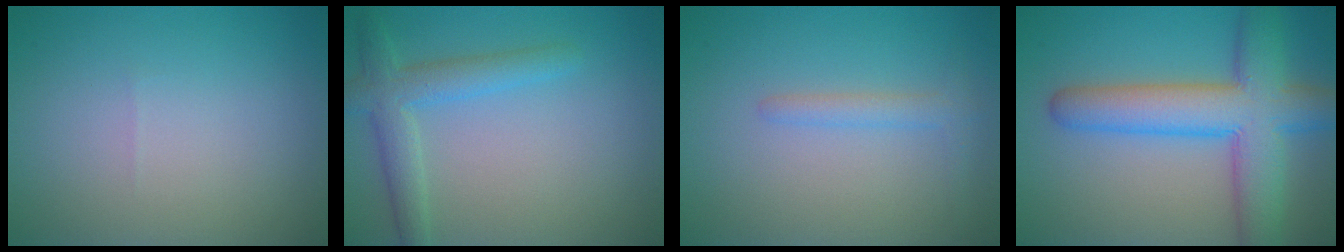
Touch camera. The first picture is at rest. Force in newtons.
{"total": 3.5, "press": 3.5, "slide": 0.2}
{"total": 1.6, "press": 1.6, "slide": 0.1}
{"total": 8.5, "press": 8.4, "slide": 0.4}